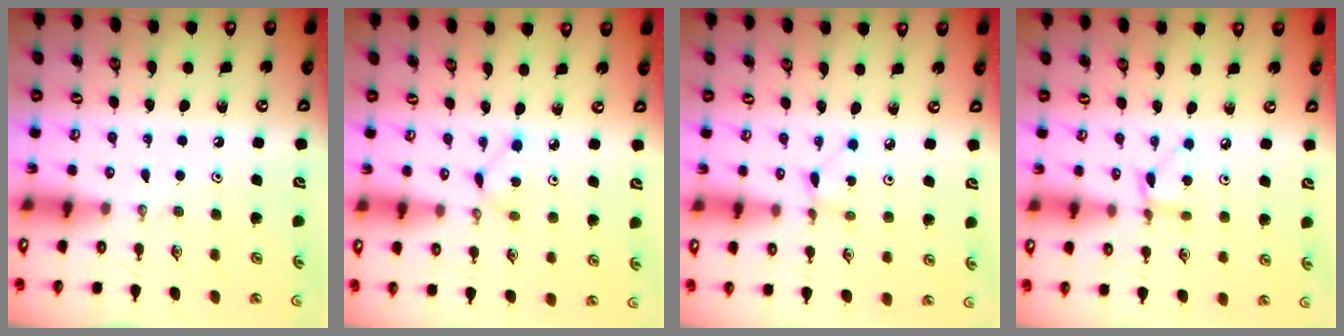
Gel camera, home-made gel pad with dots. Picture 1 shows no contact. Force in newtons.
{"total": 2.8, "press": 2.8, "slide": 0.1}
{"total": 1.1, "press": 1.1, "slide": 0.1}
{"total": 4.0, "press": 4.0, "slide": 0.5}